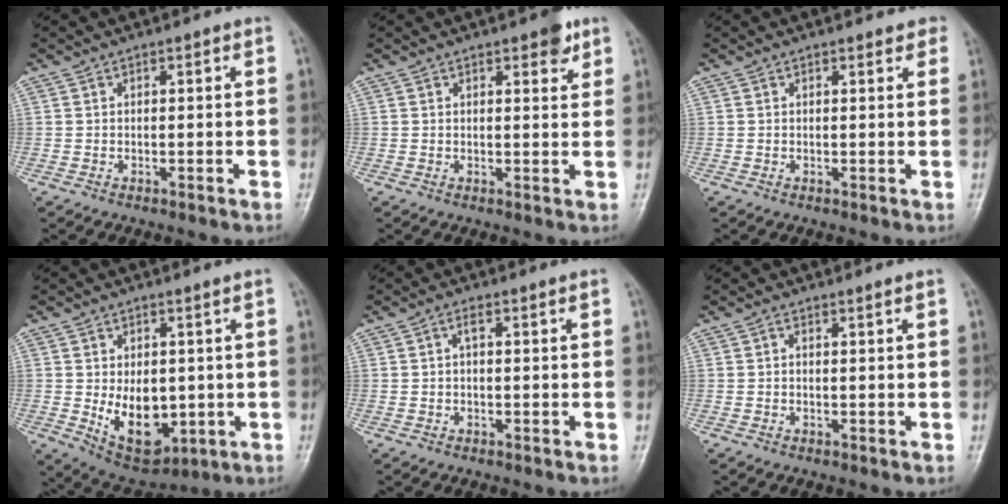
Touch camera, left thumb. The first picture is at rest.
{"total": 3.6, "force": [2.2, 1.4, 2.4], "torque": [-0.018, -0.010, 0.025]}
{"total": 1.6, "force": [1.2, 0.7, 0.7], "torque": [0.004, -0.001, 0.009]}
{"total": 10.7, "force": [-0.6, 6.7, 8.3], "torque": [-0.091, -0.017, 0.015]}
{"total": 1.3, "force": [0.3, 0.5, 1.2], "torque": [-0.021, 0.008, 0.005]}
{"total": 0.7, "force": [0.4, 0.0, 0.5], "torque": [-0.014, 0.009, 0.008]}